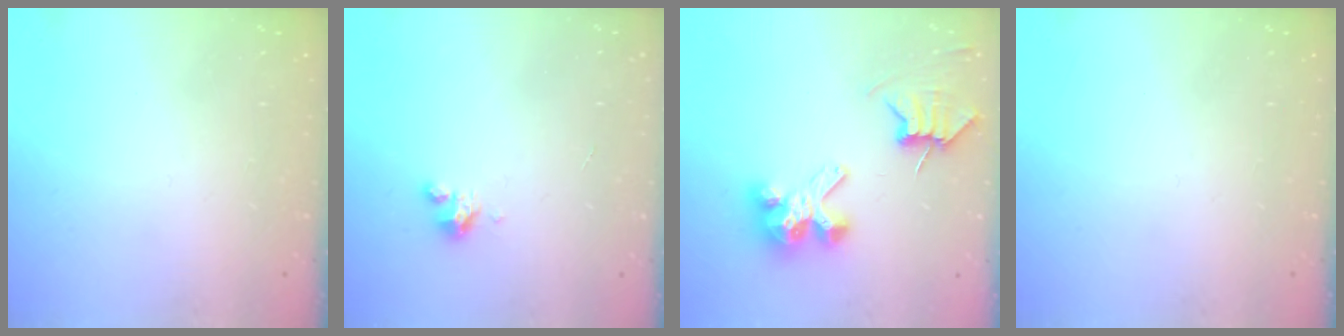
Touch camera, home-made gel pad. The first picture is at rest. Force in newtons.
{"total": 2.8, "press": 2.8, "slide": 0.2}
{"total": 7.1, "press": 7.1, "slide": 0.7}
{"total": 0.0}